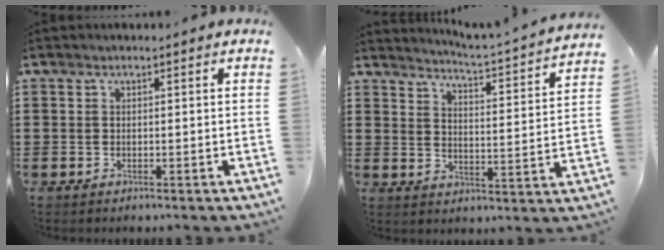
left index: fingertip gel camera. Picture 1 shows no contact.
{"total": 3.0, "force": [2.8, -0.9, 0.5], "torque": [-0.031, -0.040, 0.037]}